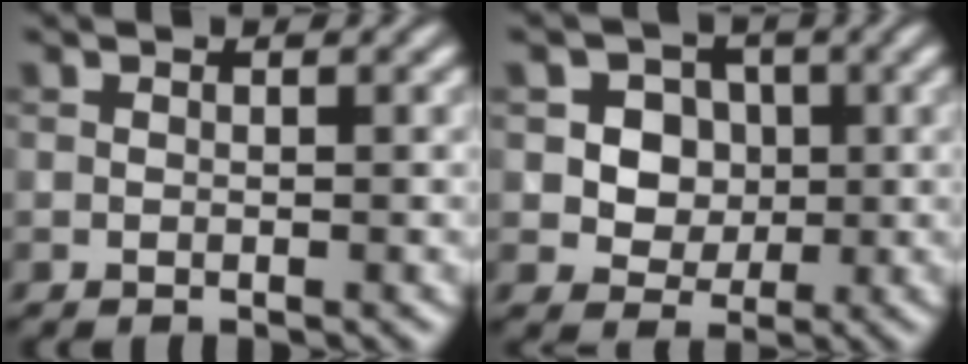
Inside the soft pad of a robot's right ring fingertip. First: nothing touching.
{"total": 5.1, "force": [1.2, 4.5, 2.2], "torque": [-0.030, 0.005, 0.021]}